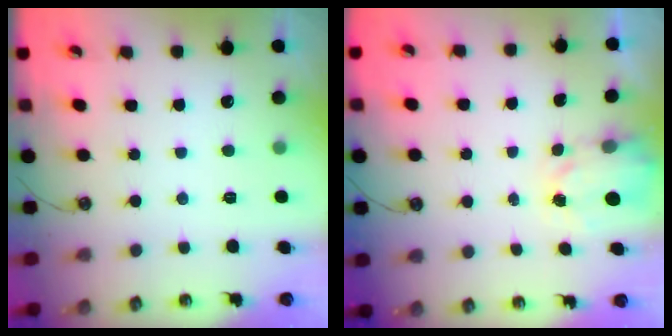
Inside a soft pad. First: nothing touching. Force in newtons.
{"total": 2.6, "press": 2.6, "slide": 0.4}